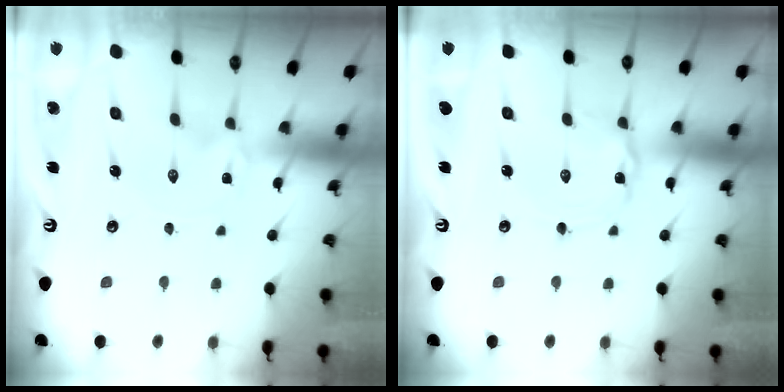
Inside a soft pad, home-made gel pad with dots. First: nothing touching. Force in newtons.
{"total": 0.8, "press": 0.8, "slide": 0.2}